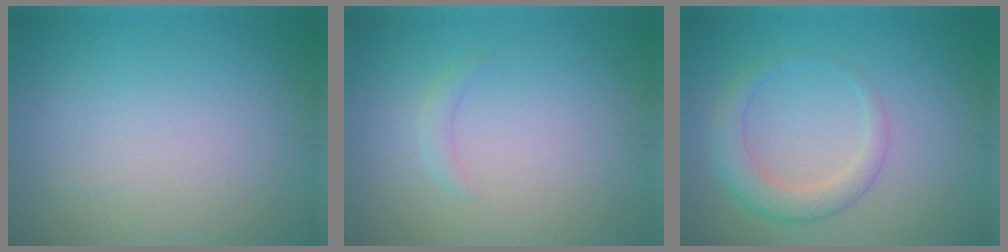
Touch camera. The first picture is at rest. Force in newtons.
{"total": 1.0, "press": 1.0, "slide": 0.1}
{"total": 3.1, "press": 3.1, "slide": 0.2}